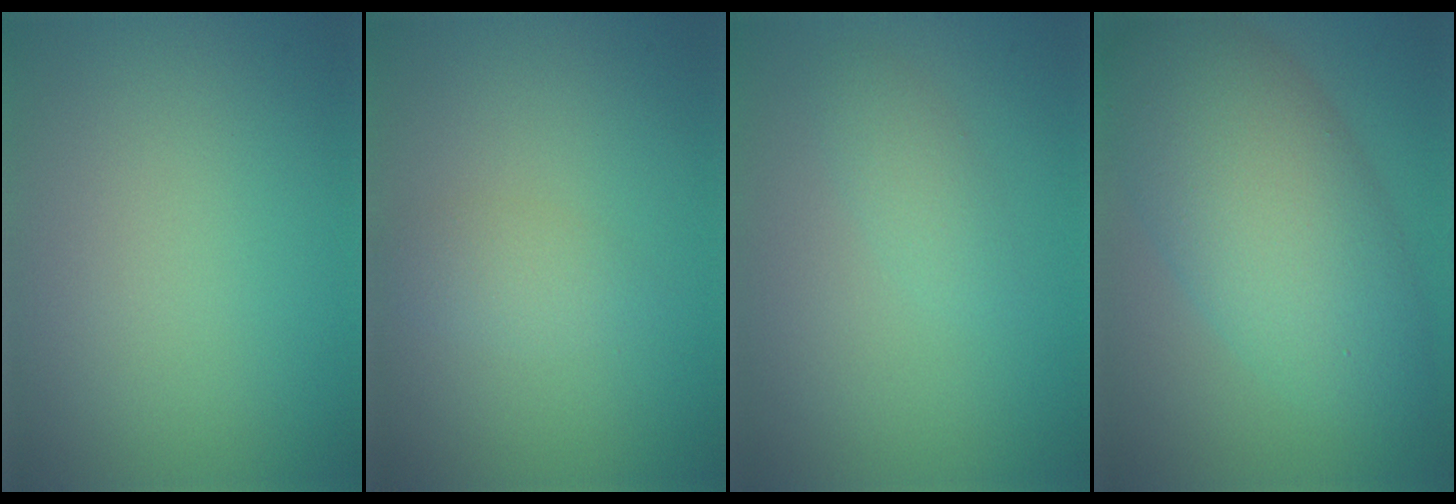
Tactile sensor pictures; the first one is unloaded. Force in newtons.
{"total": 1.6, "press": 1.6, "slide": 0.1}
{"total": 1.6, "press": 1.6, "slide": 0.1}
{"total": 9.4, "press": 9.4, "slide": 0.2}